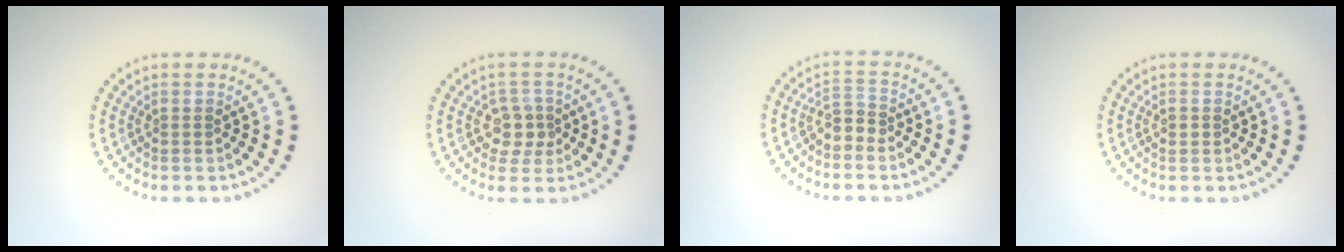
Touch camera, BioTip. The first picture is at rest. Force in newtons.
{"total": 2.4, "press": 2.1, "slide": 1.0}
{"total": 1.7, "press": 1.4, "slide": 0.9}
{"total": 0.8, "press": 0.8, "slide": 0.1}